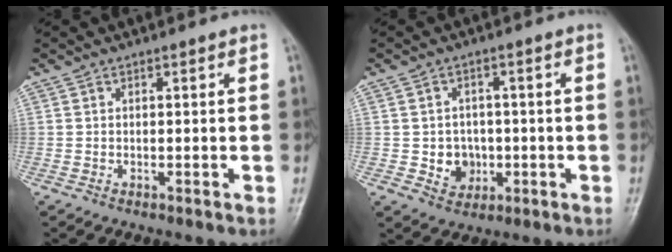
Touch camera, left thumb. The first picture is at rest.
{"total": 5.6, "force": [-0.9, 5.1, 2.3], "torque": [-0.005, 0.009, -0.009]}